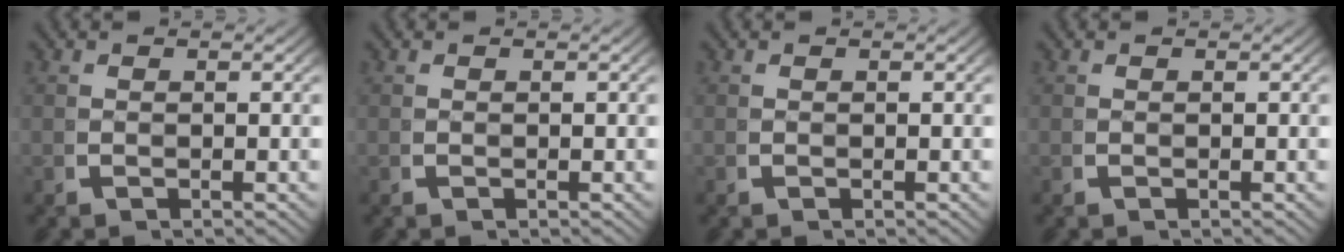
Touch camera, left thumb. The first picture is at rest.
{"total": 0.0}
{"total": 0.0}
{"total": 0.0}